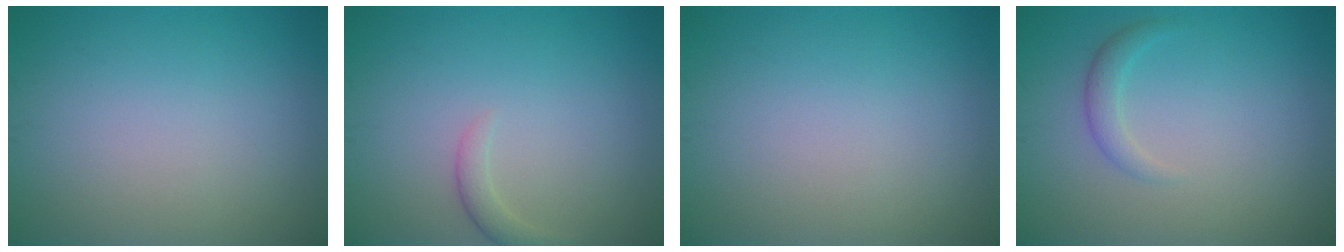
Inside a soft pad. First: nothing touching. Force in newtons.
{"total": 1.4, "press": 1.4, "slide": 0.1}
{"total": 0.0}
{"total": 1.5, "press": 1.5, "slide": 0.0}